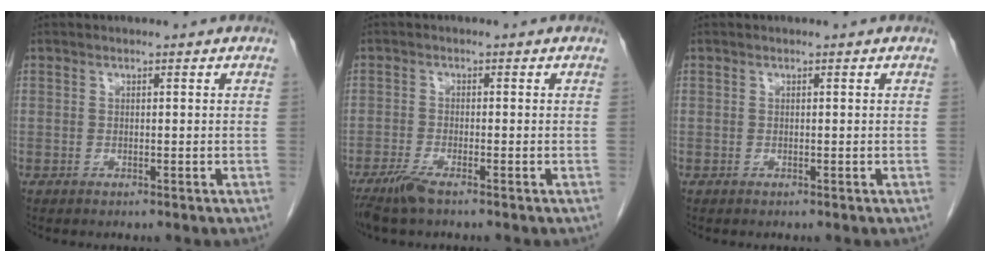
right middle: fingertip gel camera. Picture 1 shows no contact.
{"total": 3.4, "force": [-2.5, 0.2, 2.3], "torque": [-0.053, -0.010, -0.053]}
{"total": 0.0}